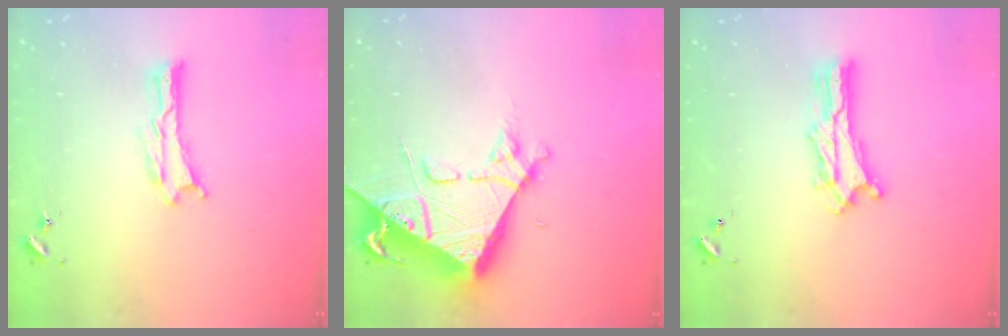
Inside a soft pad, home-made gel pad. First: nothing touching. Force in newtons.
{"total": 8.5, "press": 8.4, "slide": 0.9}
{"total": 4.3, "press": 4.3, "slide": 0.4}